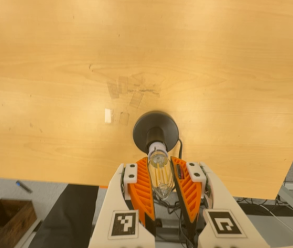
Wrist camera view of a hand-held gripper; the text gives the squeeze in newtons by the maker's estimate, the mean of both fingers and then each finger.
{"total": 10.8, "left": 10.7, "right": 11.0}